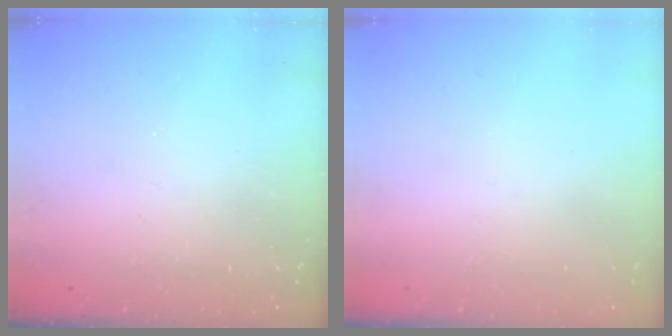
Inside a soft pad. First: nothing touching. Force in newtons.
{"total": 0.0}